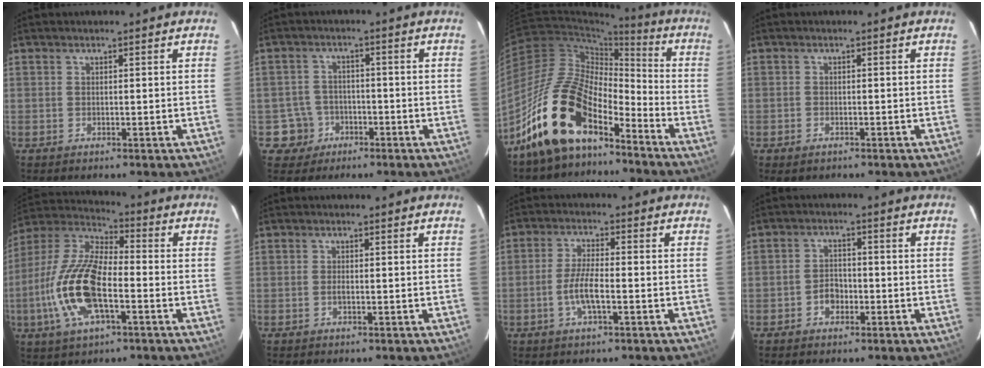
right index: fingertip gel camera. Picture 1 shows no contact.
{"total": 5.3, "force": [-2.4, 4.7, -0.1], "torque": [-0.011, 0.022, -0.039]}
{"total": 16.5, "force": [-11.7, 6.9, 9.3], "torque": [-0.181, 0.011, -0.229]}
{"total": 1.0, "force": [-0.8, 0.6, 0.2], "torque": [-0.006, 0.001, -0.015]}
{"total": 17.0, "force": [-4.7, 6.8, 14.8], "torque": [-0.316, -0.003, -0.095]}
{"total": 0.7, "force": [-0.2, 0.2, 0.6], "torque": [-0.013, -0.001, -0.005]}
{"total": 5.8, "force": [-1.9, 1.3, 5.3], "torque": [-0.108, -0.001, -0.038]}
{"total": 3.5, "force": [-1.5, 2.6, 1.8], "torque": [-0.035, 0.010, -0.023]}